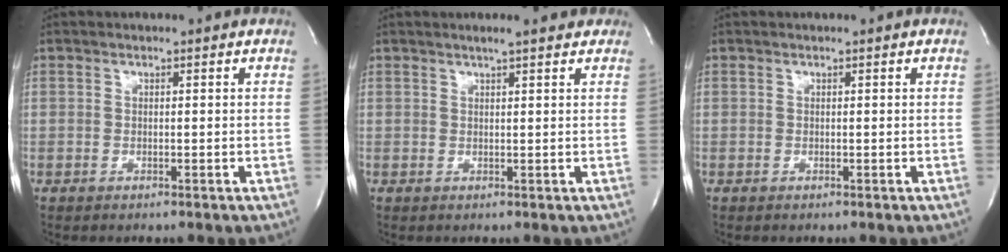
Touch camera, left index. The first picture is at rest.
{"total": 4.0, "force": [3.2, 0.7, 2.2], "torque": [-0.031, 0.013, 0.039]}
{"total": 0.0}